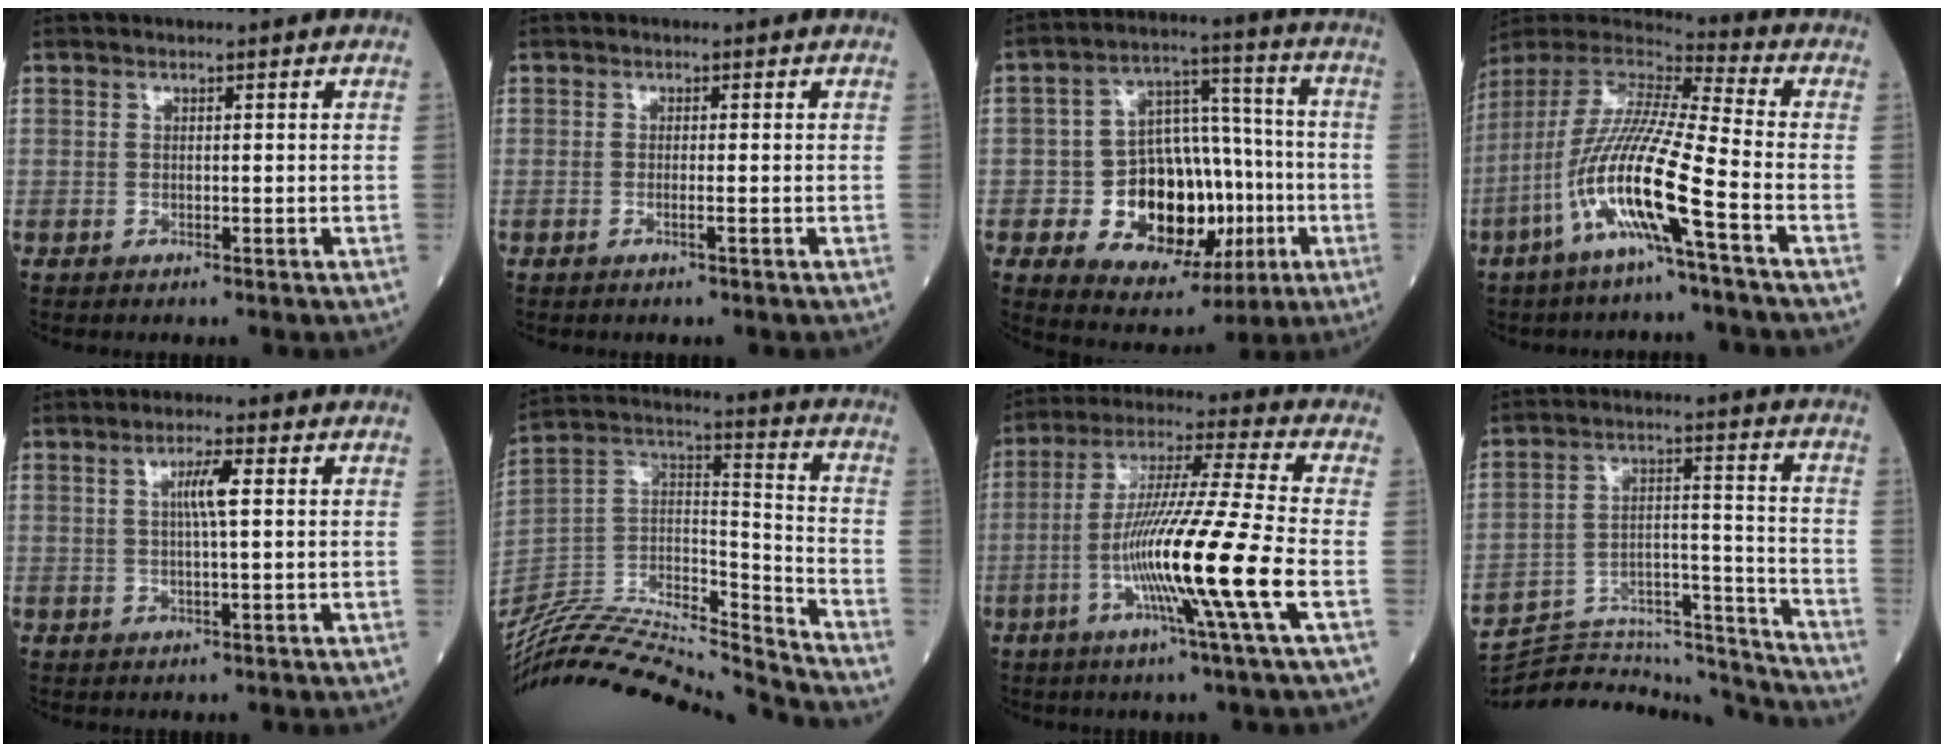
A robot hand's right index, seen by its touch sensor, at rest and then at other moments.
{"total": 0.7, "force": [-0.2, -0.2, 0.6], "torque": [-0.013, 0.001, -0.003]}
{"total": 15.8, "force": [-3.6, 10.1, 11.7], "torque": [-0.187, 0.030, -0.038]}
{"total": 15.5, "force": [-6.2, -0.1, 14.2], "torque": [-0.300, -0.014, -0.127]}
{"total": 3.9, "force": [0.8, 0.0, 3.8], "torque": [-0.070, 0.002, 0.013]}
{"total": 28.6, "force": [-27.0, 1.6, 9.1], "torque": [-0.182, -0.004, -0.445]}
{"total": 16.0, "force": [-4.7, -2.4, 15.1], "torque": [-0.280, -0.017, -0.095]}
{"total": 22.9, "force": [-22.3, 2.2, 4.9], "torque": [-0.091, 0.031, -0.331]}